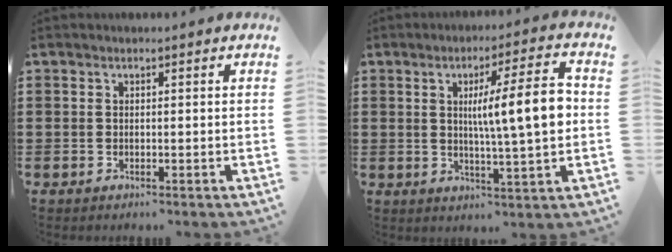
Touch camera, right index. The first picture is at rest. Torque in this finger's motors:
{"motor_torque": [1.59, -0.54, 0.64, 0.21]}